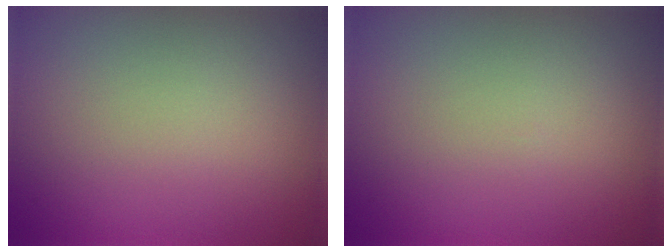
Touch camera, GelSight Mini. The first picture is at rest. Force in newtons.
{"total": 0.0}